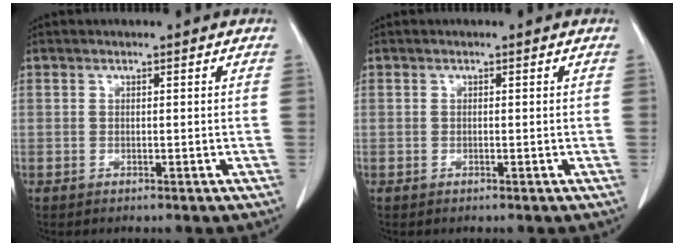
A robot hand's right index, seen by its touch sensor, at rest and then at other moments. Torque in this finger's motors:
{"motor_torque": [-0.13, 0.07, -0.05, -0.01]}